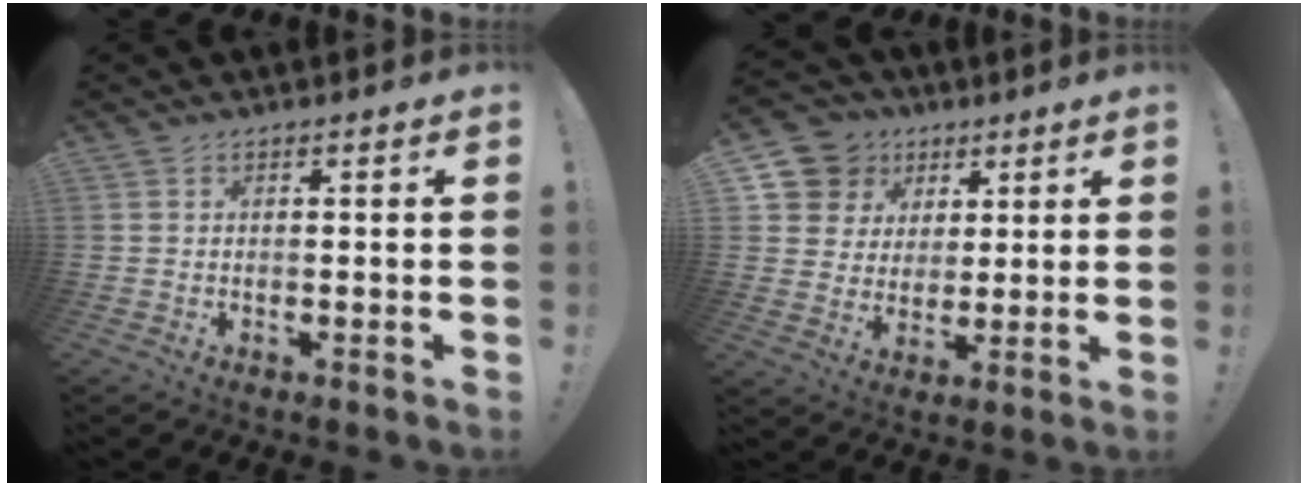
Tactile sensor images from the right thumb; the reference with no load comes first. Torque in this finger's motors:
{"motor_torque": [0.80, 1.32, -0.11, 0.24, 0.03]}